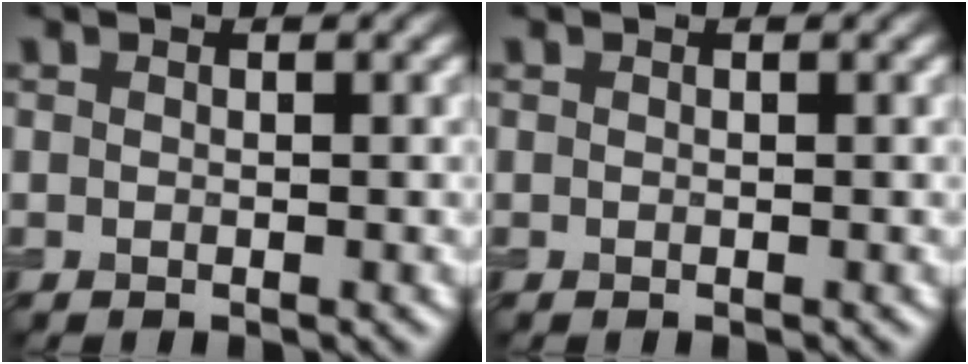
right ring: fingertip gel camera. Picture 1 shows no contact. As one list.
[{"total": 0.0}]